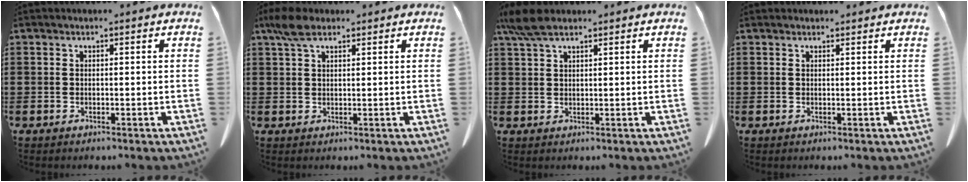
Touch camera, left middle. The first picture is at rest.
{"total": 4.3, "force": [2.6, 1.8, 2.9], "torque": [-0.072, 0.003, 0.047]}
{"total": 4.8, "force": [3.3, 1.5, 3.2], "torque": [-0.078, 0.000, 0.061]}
{"total": 0.8, "force": [0.7, 0.3, 0.1], "torque": [-0.004, -0.001, 0.015]}